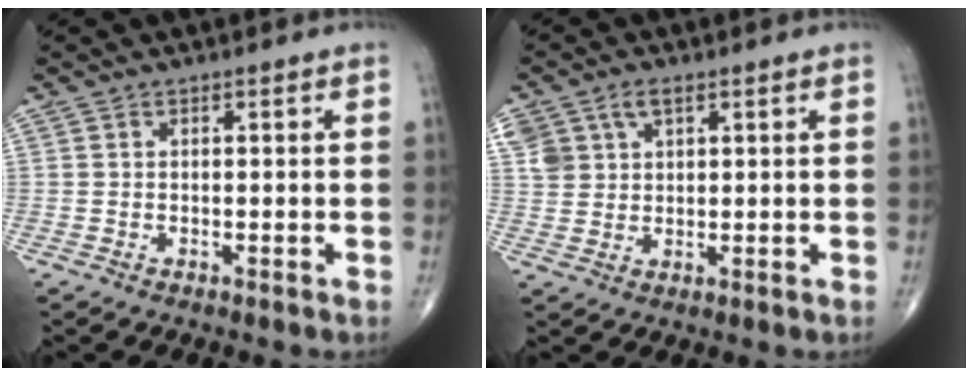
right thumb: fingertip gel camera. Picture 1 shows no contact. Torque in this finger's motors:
{"motor_torque": [-0.14, 0.44, 0.65, 0.59, 0.01]}